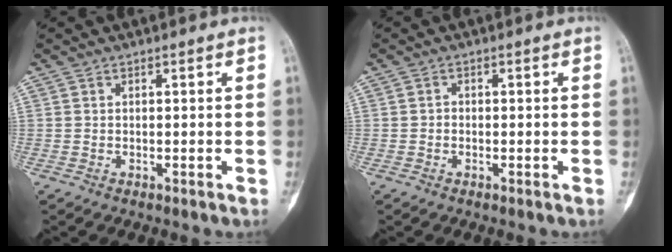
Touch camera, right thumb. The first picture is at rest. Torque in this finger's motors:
{"motor_torque": [-0.61, -0.17, 0.19, -0.17, -0.03]}